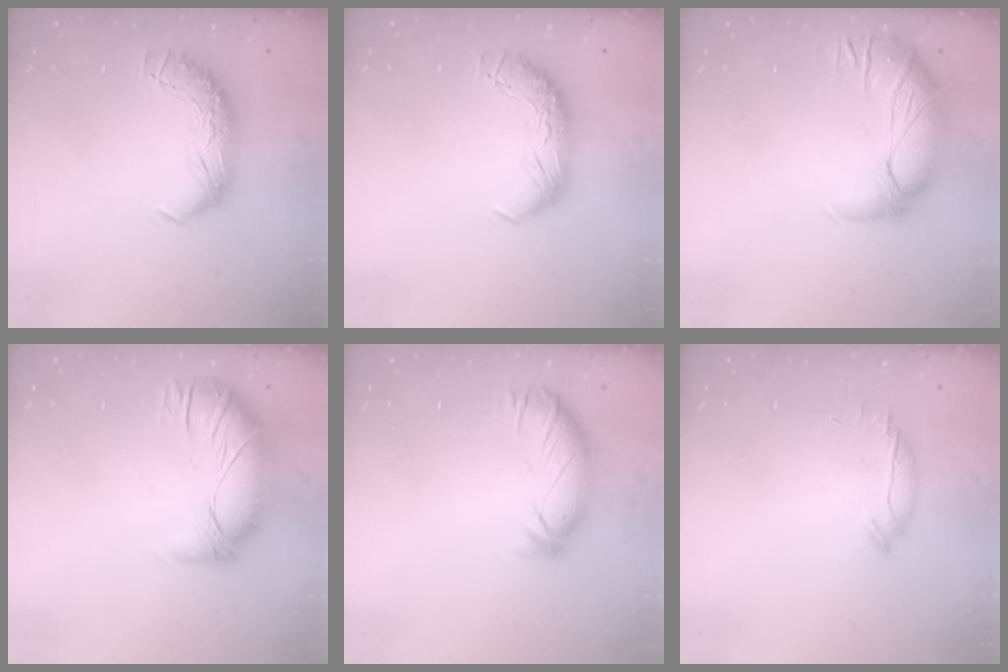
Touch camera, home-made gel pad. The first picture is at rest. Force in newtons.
{"total": 0.0}
{"total": 2.9, "press": 0.7, "slide": 2.8}
{"total": 2.7, "press": 1.1, "slide": 2.5}
{"total": 3.1, "press": 3.0, "slide": 0.9}
{"total": 5.5, "press": 5.4, "slide": 1.1}